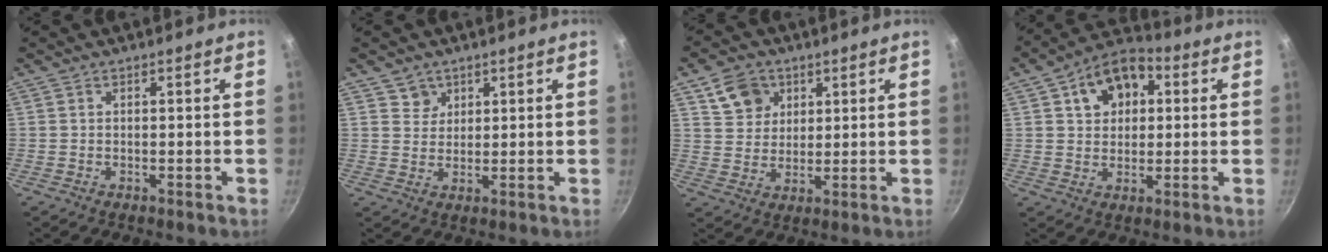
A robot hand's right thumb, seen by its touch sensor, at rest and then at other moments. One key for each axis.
{"total": 3.3, "fx": 2.0, "fy": 2.7, "fz": 0.2, "tx": 0.021, "ty": -0.003, "tz": 0.034}
{"total": 7.7, "fx": 3.7, "fy": 6.2, "fz": 2.7, "tx": -0.023, "ty": -0.004, "tz": 0.069}
{"total": 11.7, "fx": 3.5, "fy": 8.4, "fz": 7.4, "tx": -0.079, "ty": 0.012, "tz": 0.045}